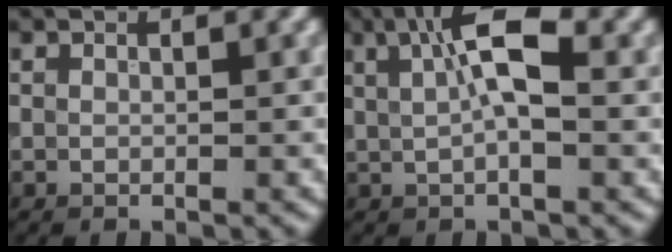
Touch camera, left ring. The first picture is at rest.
{"total": 5.1, "force": [1.3, 1.5, 4.6], "torque": [-0.078, 0.007, 0.015]}